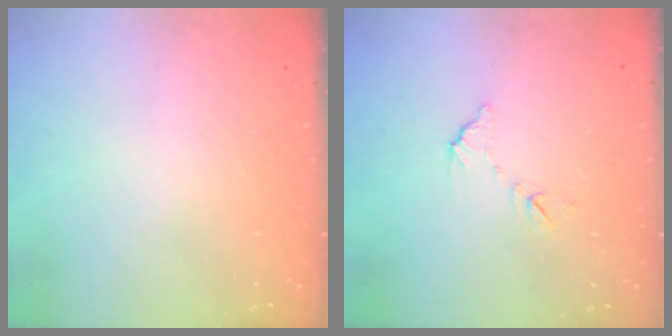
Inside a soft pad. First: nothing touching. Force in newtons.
{"total": 7.0, "press": 6.9, "slide": 0.3}